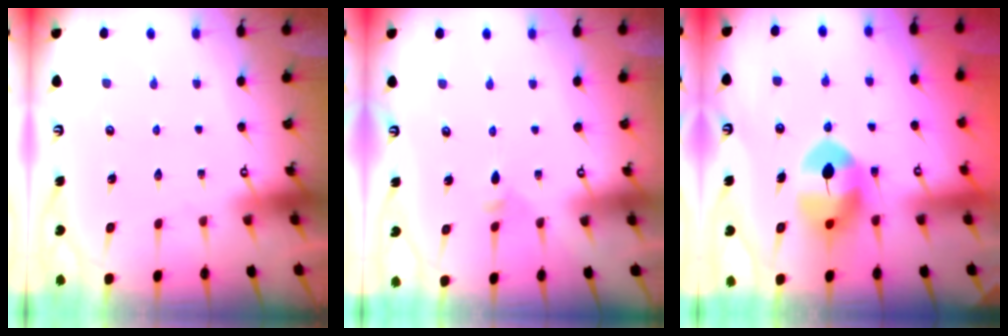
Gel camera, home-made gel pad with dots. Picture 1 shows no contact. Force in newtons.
{"total": 2.7, "press": 2.6, "slide": 0.7}
{"total": 8.7, "press": 8.6, "slide": 1.2}